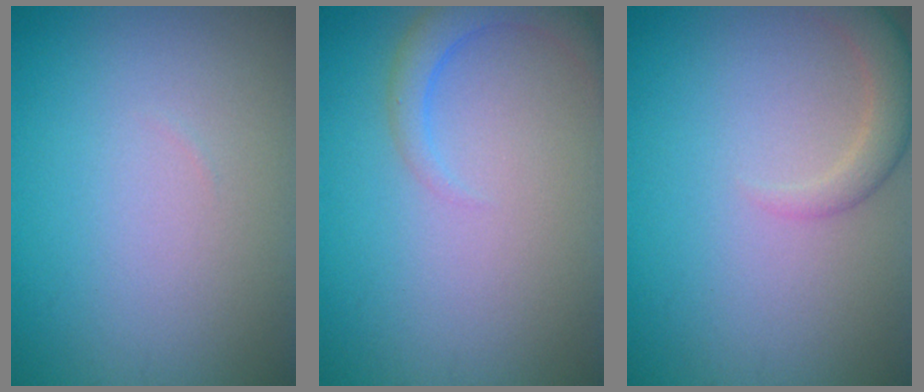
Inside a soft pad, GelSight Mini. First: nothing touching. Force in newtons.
{"total": 2.4, "press": 2.4, "slide": 0.2}
{"total": 2.5, "press": 2.5, "slide": 0.2}